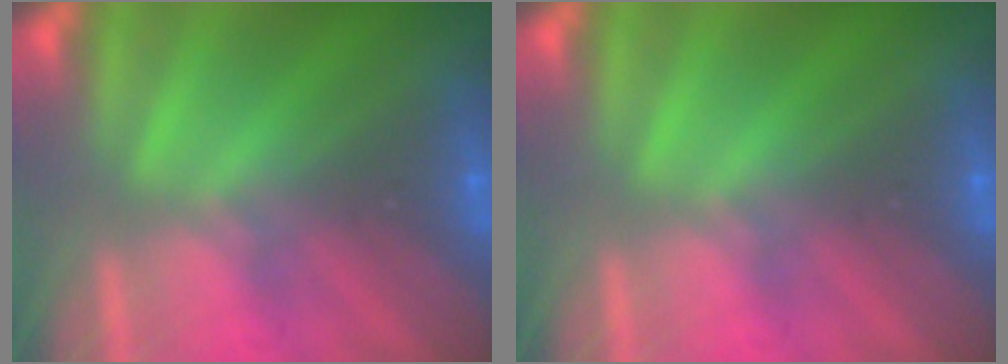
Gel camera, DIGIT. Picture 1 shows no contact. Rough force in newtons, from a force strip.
{"total": 0.0}